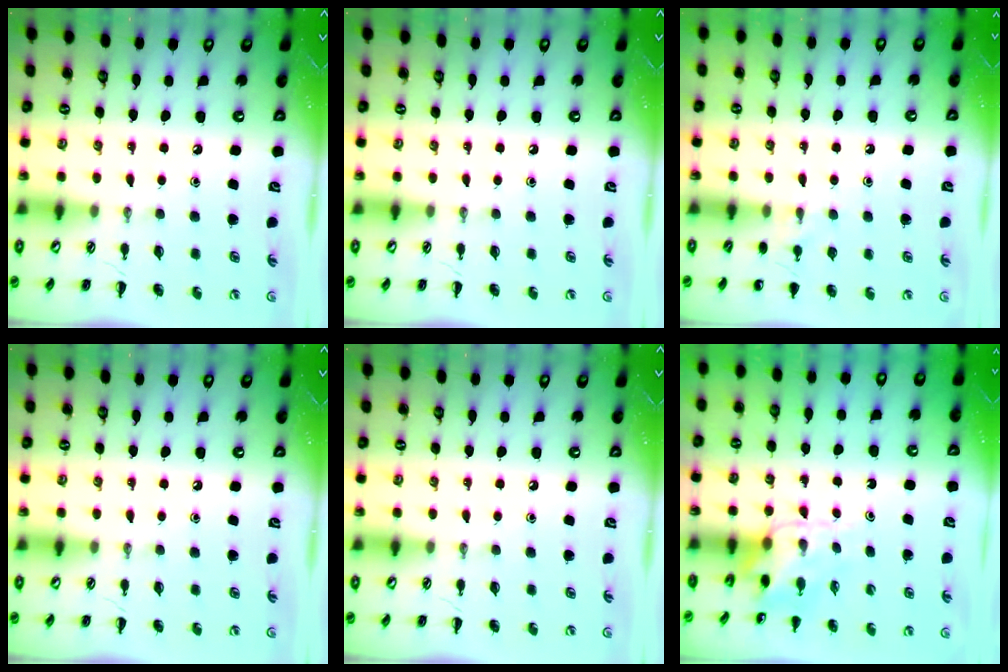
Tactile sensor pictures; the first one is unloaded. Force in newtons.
{"total": 0.0}
{"total": 5.6, "press": 5.4, "slide": 1.6}
{"total": 0.0}
{"total": 0.0}
{"total": 4.7, "press": 4.7, "slide": 0.3}